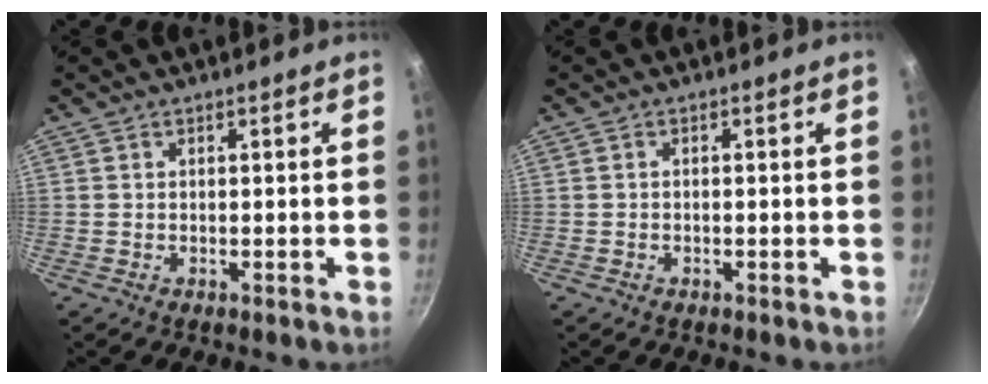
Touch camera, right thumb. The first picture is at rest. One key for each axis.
{"total": 0.6, "fx": -0.3, "fy": 0.2, "fz": 0.4, "tx": -0.011, "ty": 0.007, "tz": -0.007}